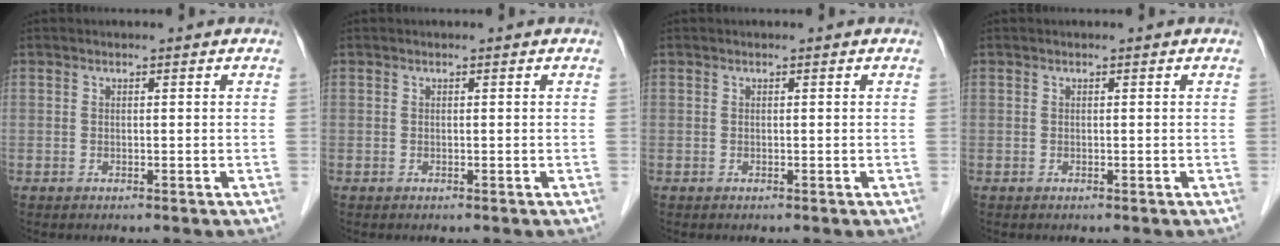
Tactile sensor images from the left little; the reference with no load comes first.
{"total": 0.0}
{"total": 0.0}
{"total": 0.0}